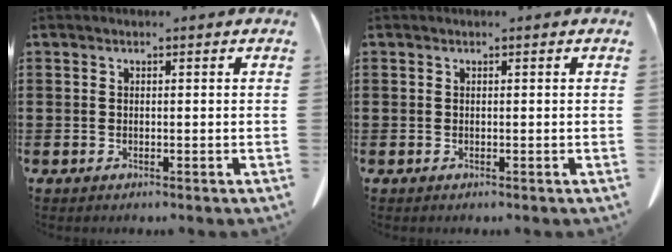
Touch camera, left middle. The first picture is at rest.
{"total": 0.0}